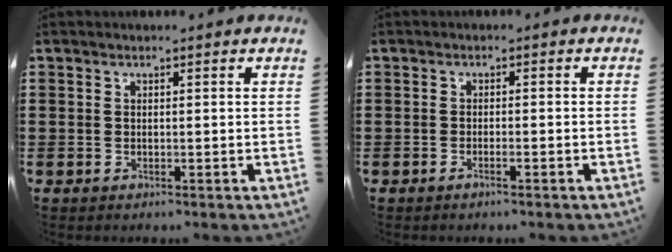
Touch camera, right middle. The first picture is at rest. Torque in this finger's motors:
{"motor_torque": [-0.14, -0.06, -0.07, -0.01]}